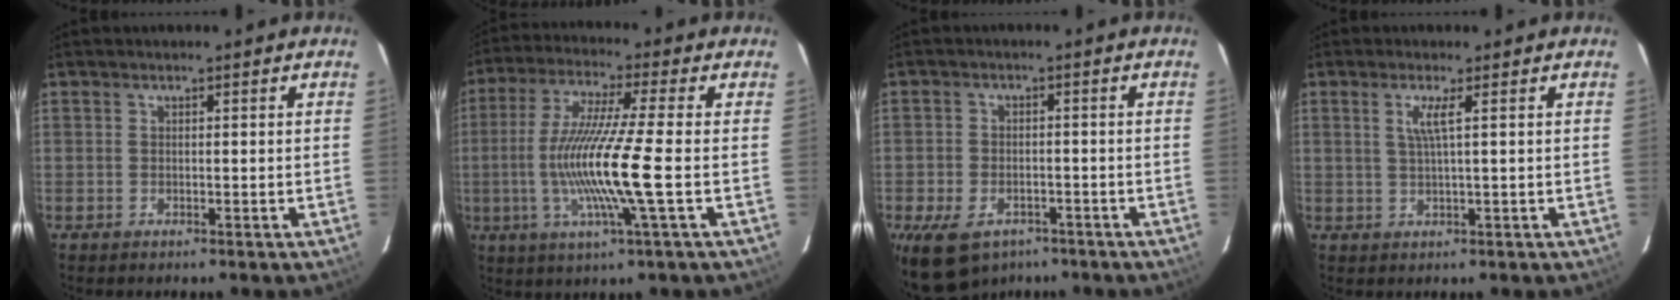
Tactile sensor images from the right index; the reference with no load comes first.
{"total": 13.0, "force": [-2.6, -1.0, 12.7], "torque": [-0.251, -0.013, -0.046]}
{"total": 11.5, "force": [-7.1, 7.0, 5.7], "torque": [-0.134, -0.013, -0.107]}
{"total": 2.8, "force": [1.0, -0.5, 2.6], "torque": [-0.051, -0.003, 0.020]}